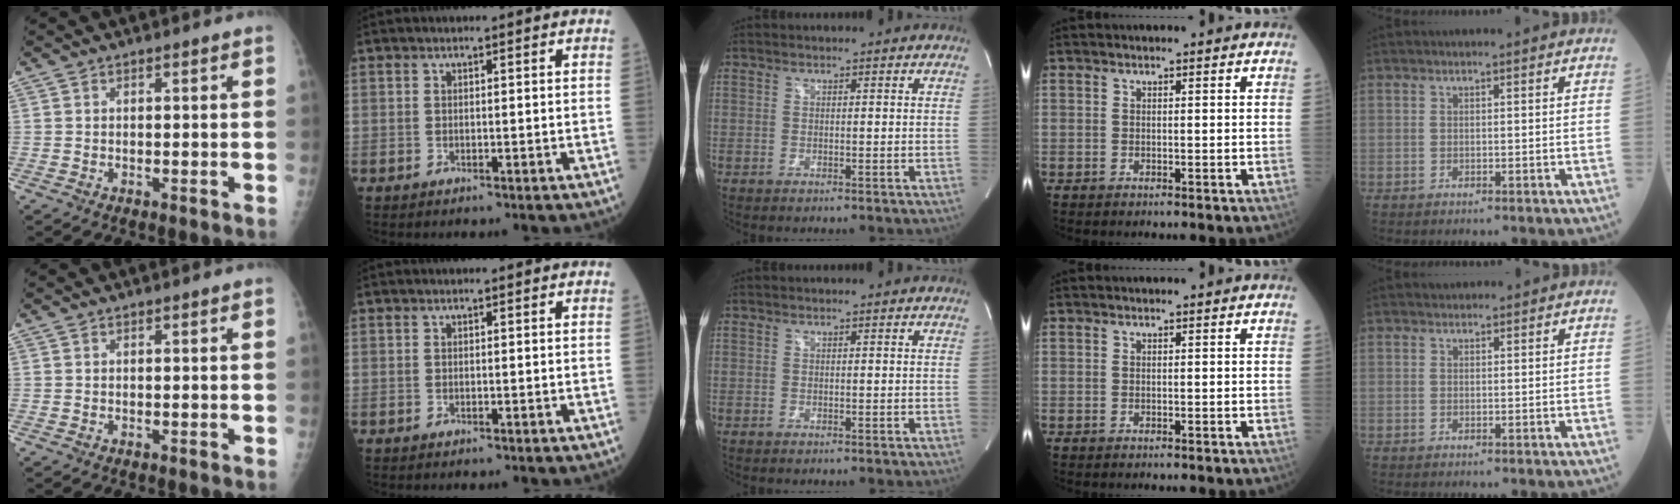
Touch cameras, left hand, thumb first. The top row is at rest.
{"little": {"total": 0.9, "force": [0.8, 0.4, 0.0], "torque": [-0.005, 0.006, 0.011]}}